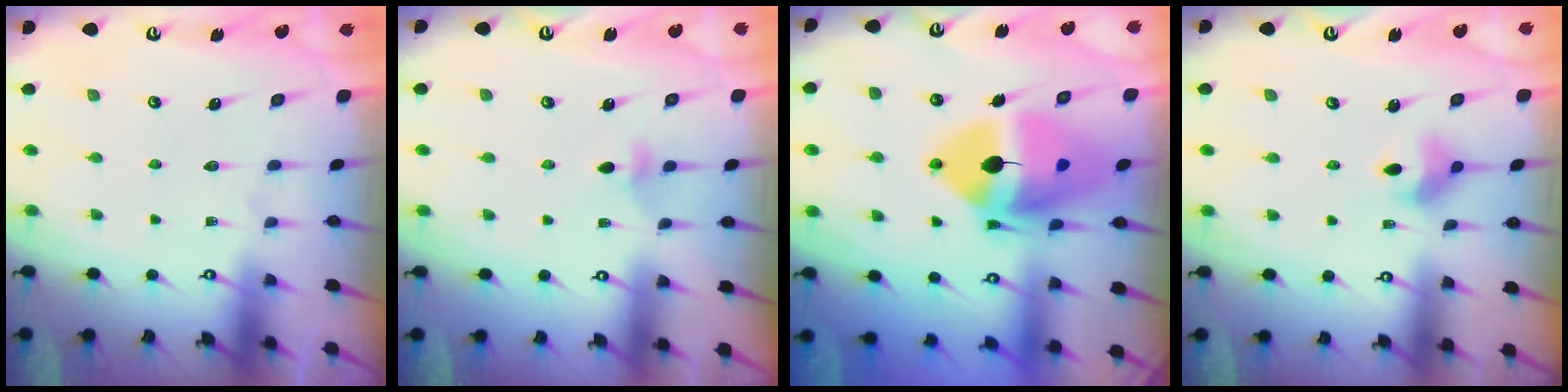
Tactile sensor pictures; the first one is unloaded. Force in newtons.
{"total": 4.3, "press": 4.2, "slide": 0.8}
{"total": 19.9, "press": 19.7, "slide": 2.5}
{"total": 6.2, "press": 6.1, "slide": 0.8}